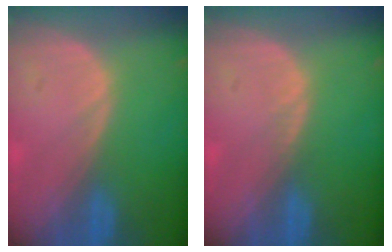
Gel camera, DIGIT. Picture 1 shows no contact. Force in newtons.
{"total": 0.5, "press": 0.5, "slide": 0.1}